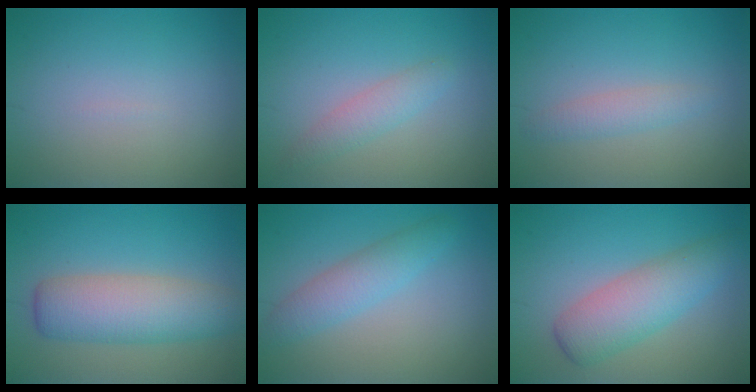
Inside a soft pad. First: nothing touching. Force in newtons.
{"total": 2.0, "press": 2.0, "slide": 0.1}
{"total": 1.7, "press": 1.7, "slide": 0.1}
{"total": 6.2, "press": 6.2, "slide": 0.2}
{"total": 3.1, "press": 3.0, "slide": 0.1}
{"total": 5.0, "press": 5.0, "slide": 0.2}